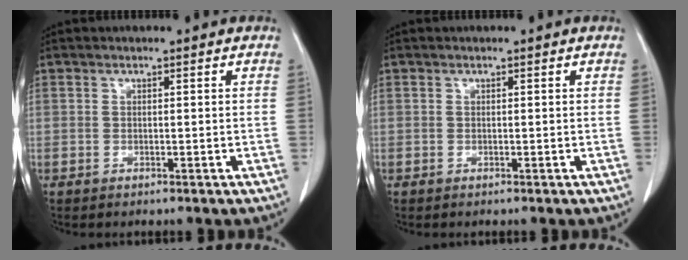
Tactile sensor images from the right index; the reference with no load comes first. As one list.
[{"total": 0.0}]